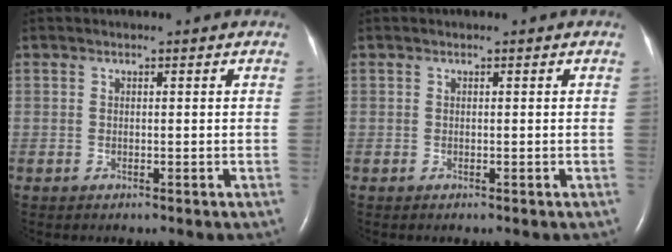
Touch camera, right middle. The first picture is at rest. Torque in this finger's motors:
{"motor_torque": [0.14, -0.42, 0.00, 0.01]}